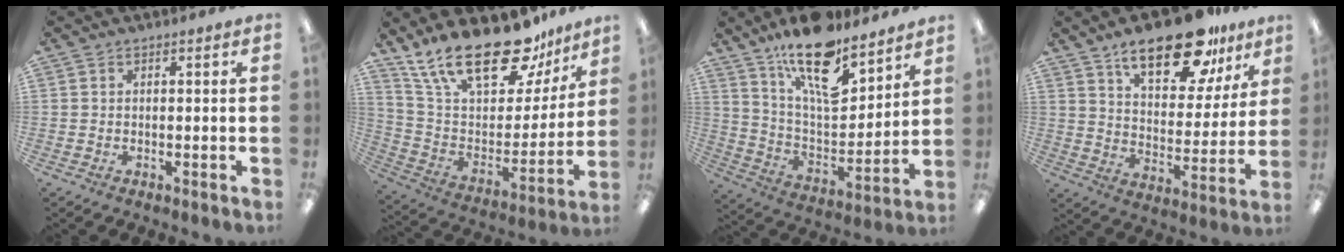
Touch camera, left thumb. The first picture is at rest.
{"total": 25.4, "force": [18.6, 10.0, 14.2], "torque": [-0.244, -0.119, 0.327]}
{"total": 18.9, "force": [13.2, 7.4, 11.2], "torque": [-0.183, -0.086, 0.228]}
{"total": 20.5, "force": [14.1, 8.5, 12.2], "torque": [-0.185, -0.072, 0.235]}